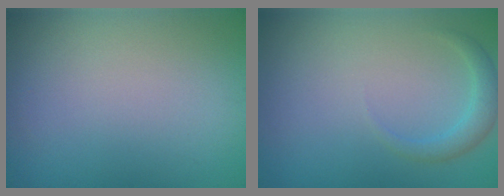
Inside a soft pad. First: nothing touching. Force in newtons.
{"total": 1.7, "press": 1.7, "slide": 0.1}